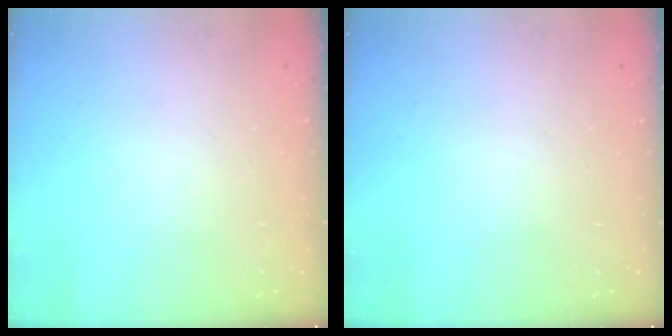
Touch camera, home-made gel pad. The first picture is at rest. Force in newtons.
{"total": 0.0}